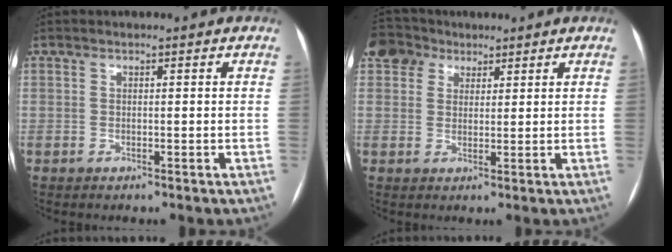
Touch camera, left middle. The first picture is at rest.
{"total": 5.4, "force": [3.8, 3.8, 0.8], "torque": [-0.026, 0.025, 0.074]}